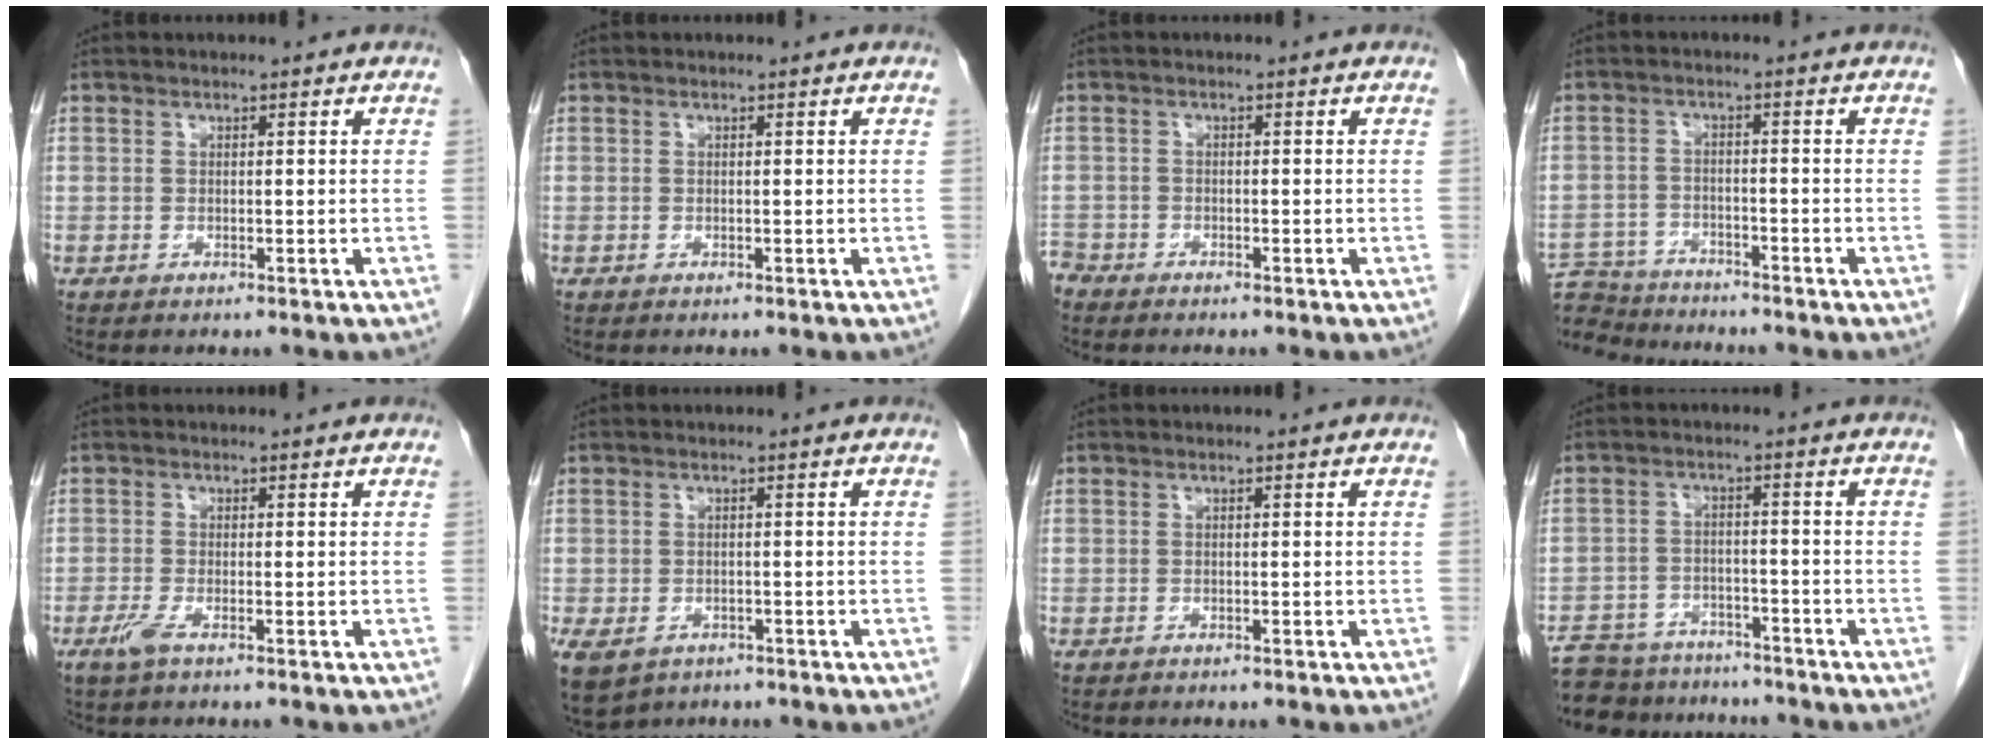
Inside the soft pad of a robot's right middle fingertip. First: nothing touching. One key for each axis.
{"total": 0.0}
{"total": 2.5, "fx": -2.3, "fy": 0.9, "fz": 0.1, "tx": -0.005, "ty": -0.001, "tz": -0.045}
{"total": 10.3, "fx": -9.9, "fy": 2.5, "fz": 1.7, "tx": -0.043, "ty": 0.003, "tz": -0.164}
{"total": 2.0, "fx": -1.2, "fy": 0.3, "fz": 1.6, "tx": -0.039, "ty": -0.005, "tz": -0.029}
{"total": 11.5, "fx": -6.6, "fy": 7.8, "fz": 5.3, "tx": -0.151, "ty": -0.016, "tz": -0.083}
{"total": 0.0}
{"total": 13.7, "fx": -12.1, "fy": 5.4, "fz": 3.7, "tx": -0.079, "ty": 0.007, "tz": -0.171}